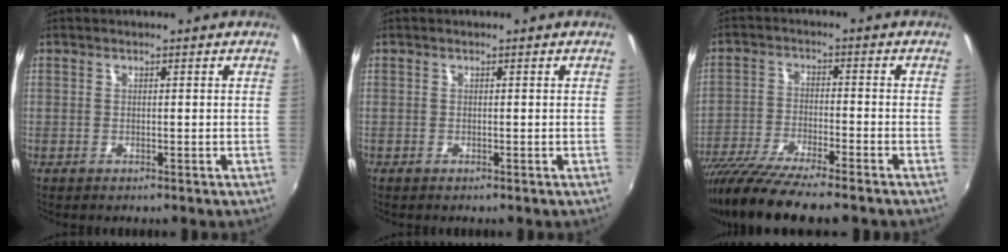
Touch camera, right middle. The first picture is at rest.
{"total": 0.0}
{"total": 15.1, "force": [-12.3, 1.6, 8.6], "torque": [-0.180, -0.047, -0.217]}